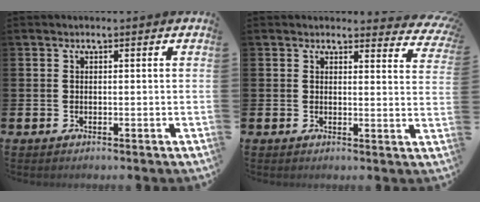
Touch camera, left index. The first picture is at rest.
{"total": 2.6, "force": [2.4, 0.9, 0.2], "torque": [0.006, -0.020, 0.037]}